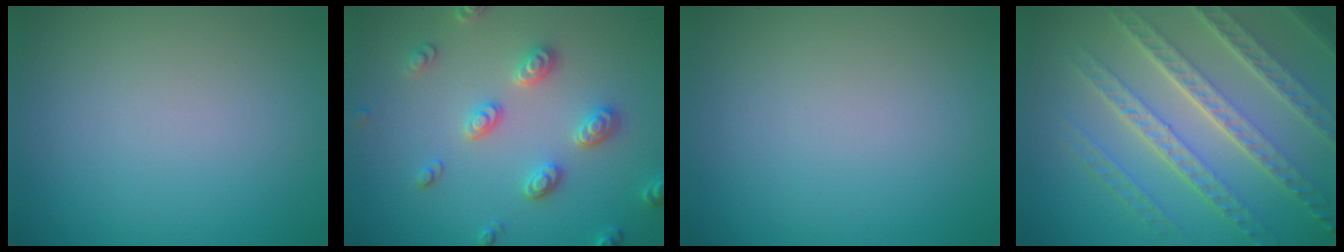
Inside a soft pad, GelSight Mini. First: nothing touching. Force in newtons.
{"total": 3.3, "press": 3.2, "slide": 0.9}
{"total": 0.0}
{"total": 8.0, "press": 5.6, "slide": 5.8}